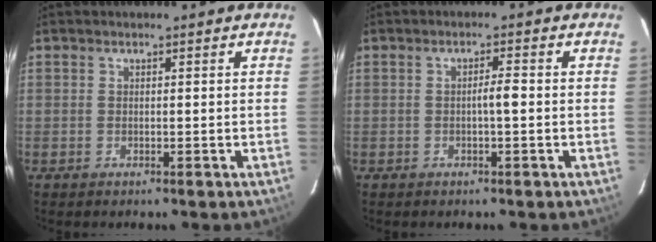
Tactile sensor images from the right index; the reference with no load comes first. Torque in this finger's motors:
{"motor_torque": [0.41, 0.14, 0.06, 0.05]}